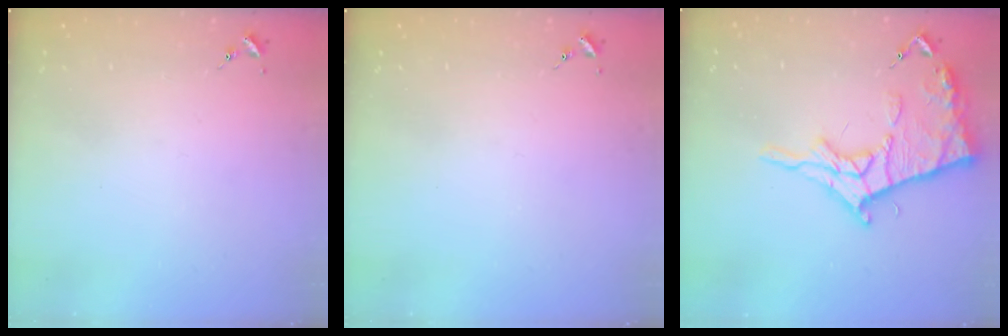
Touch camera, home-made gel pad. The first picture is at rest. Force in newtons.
{"total": 0.0}
{"total": 16.4, "press": 16.3, "slide": 1.7}